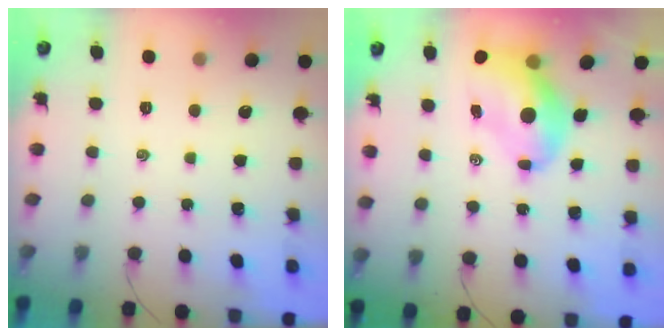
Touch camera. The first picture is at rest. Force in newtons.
{"total": 9.8, "press": 9.4, "slide": 3.0}